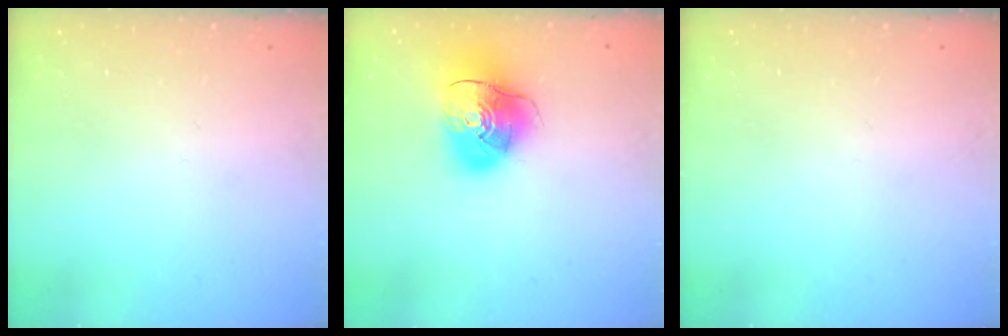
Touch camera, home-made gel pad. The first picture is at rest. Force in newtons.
{"total": 14.0, "press": 13.8, "slide": 2.3}
{"total": 0.0}